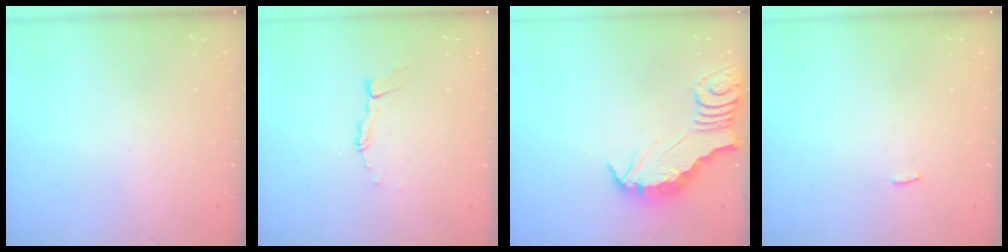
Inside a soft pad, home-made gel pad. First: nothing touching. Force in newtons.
{"total": 3.3, "press": 3.3, "slide": 0.3}
{"total": 2.7, "press": 2.7, "slide": 0.3}
{"total": 2.5, "press": 2.5, "slide": 0.1}